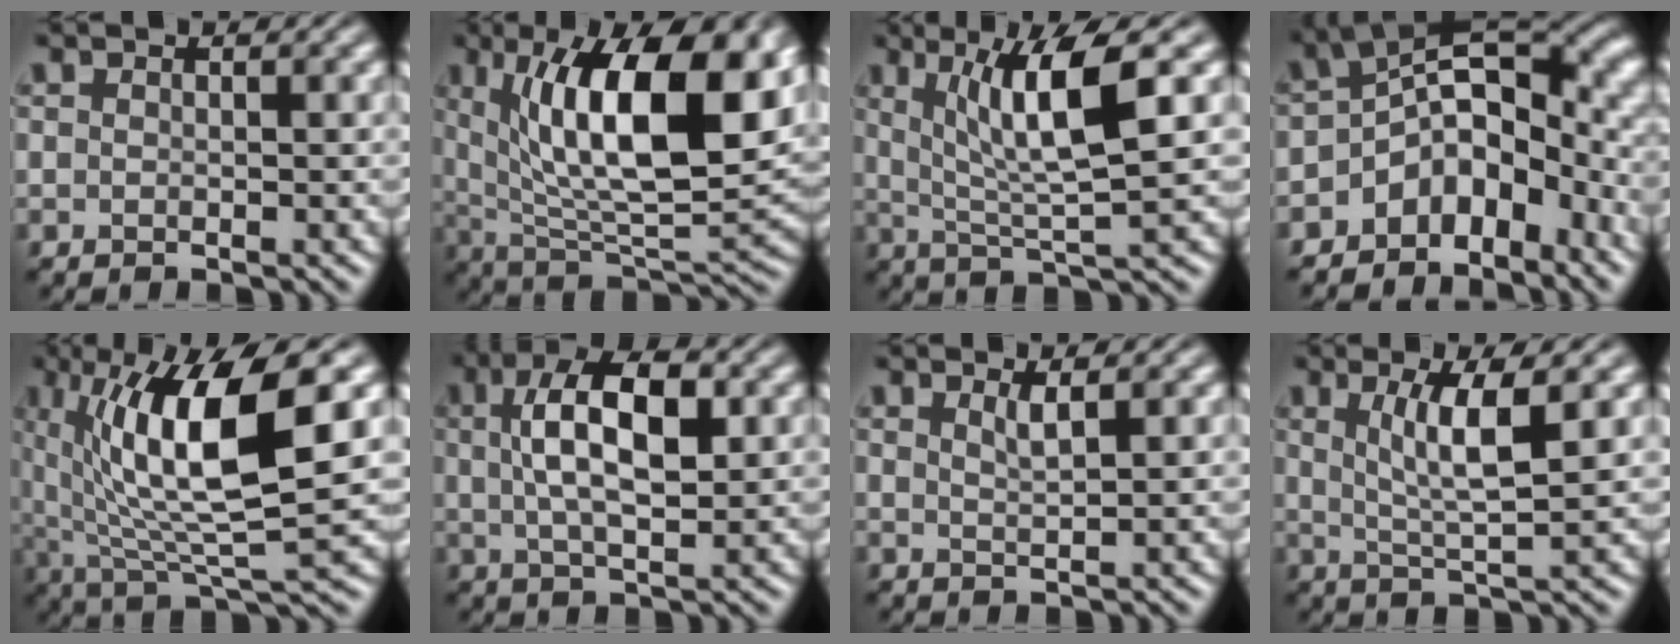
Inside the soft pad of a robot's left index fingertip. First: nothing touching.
{"total": 13.9, "force": [4.5, 5.0, 12.1], "torque": [-0.181, -0.003, 0.076]}
{"total": 7.5, "force": [2.4, 1.4, 7.0], "torque": [-0.120, 0.001, 0.044]}
{"total": 8.7, "force": [-4.0, 5.2, 5.8], "torque": [-0.065, 0.006, -0.079]}
{"total": 12.0, "force": [3.0, 3.3, 11.1], "torque": [-0.187, -0.003, 0.062]}
{"total": 7.7, "force": [1.6, 3.2, 6.8], "torque": [-0.121, 0.013, 0.025]}
{"total": 1.4, "force": [0.8, 0.4, 1.1], "torque": [-0.013, 0.001, 0.012]}
{"total": 5.1, "force": [1.6, 1.1, 4.8], "torque": [-0.085, -0.003, 0.033]}